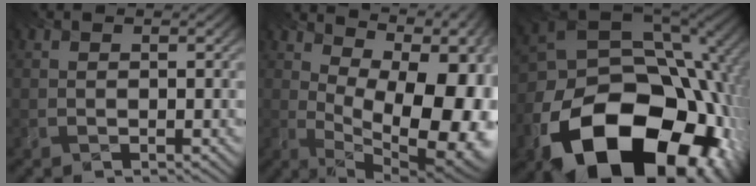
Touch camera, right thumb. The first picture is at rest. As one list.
[{"total": 15.7, "force": [2.2, 7.5, 13.6], "torque": [-0.159, 0.017, 0.056]}, {"total": 22.5, "force": [-11.8, 14.9, 12.0], "torque": [-0.245, -0.087, -0.166]}]